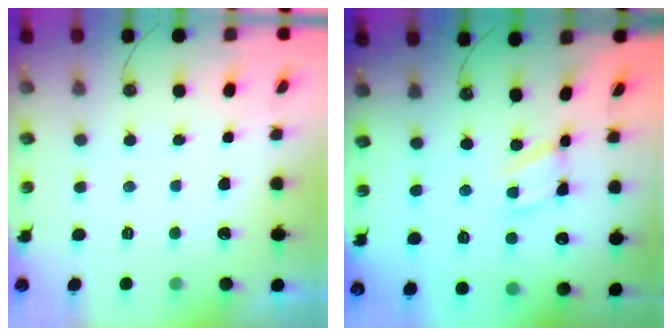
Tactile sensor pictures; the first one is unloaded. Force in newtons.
{"total": 4.0, "press": 4.0, "slide": 0.2}